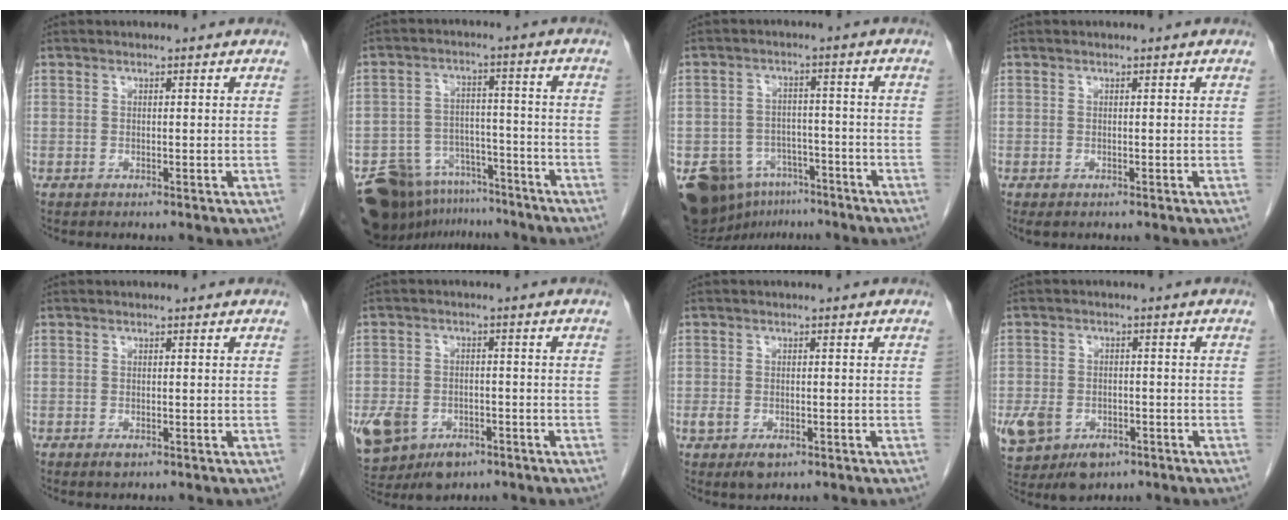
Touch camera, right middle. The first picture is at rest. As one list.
[{"total": 13.2, "force": [-10.8, 6.7, 3.6], "torque": [-0.061, 0.027, -0.167]}, {"total": 14.3, "force": [-8.8, 9.2, 6.5], "torque": [-0.132, 0.008, -0.131]}, {"total": 0.5, "force": [-0.2, 0.3, 0.4], "torque": [-0.006, -0.002, 0.001]}, {"total": 0.9, "force": [-0.5, 0.4, 0.6], "torque": [-0.011, -0.001, -0.002]}, {"total": 15.8, "force": [-7.1, 11.7, 7.8], "torque": [-0.210, 0.008, -0.101]}, {"total": 3.0, "force": [-1.4, 1.8, 2.0], "torque": [-0.036, -0.004, -0.012]}, {"total": 14.4, "force": [-6.1, 10.7, 7.3], "torque": [-0.195, 0.005, -0.084]}]